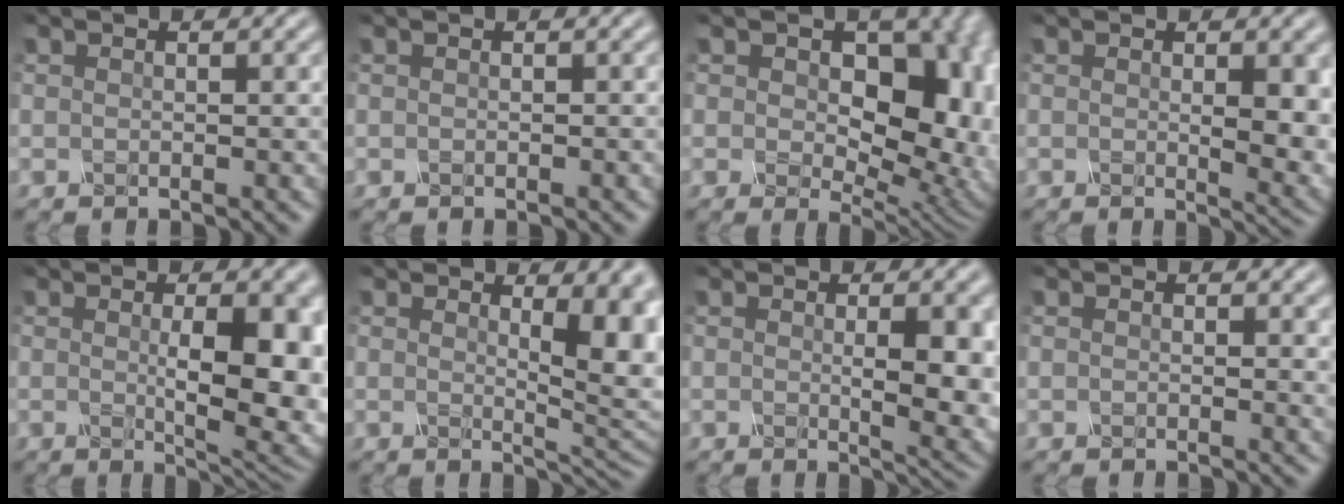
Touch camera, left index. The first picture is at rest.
{"total": 0.0}
{"total": 11.6, "force": [1.1, 7.7, 8.6], "torque": [-0.110, -0.014, 0.026]}
{"total": 5.1, "force": [0.5, 1.4, 4.9], "torque": [-0.059, -0.010, 0.016]}
{"total": 8.0, "force": [0.0, 2.0, 7.7], "torque": [-0.108, -0.006, 0.007]}
{"total": 7.2, "force": [1.6, 2.6, 6.5], "torque": [-0.067, -0.008, 0.027]}
{"total": 6.4, "force": [0.2, 1.6, 6.2], "torque": [-0.079, -0.008, 0.010]}
{"total": 1.1, "force": [0.6, 0.4, 0.7], "torque": [-0.003, -0.001, 0.009]}